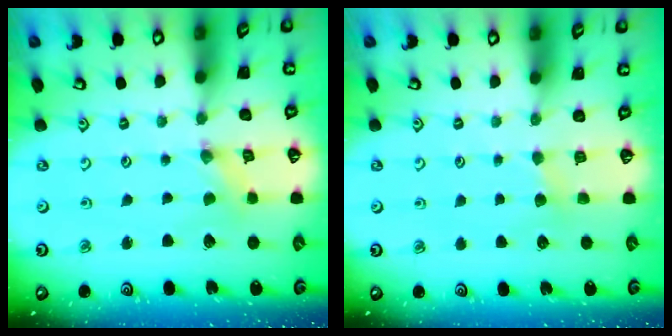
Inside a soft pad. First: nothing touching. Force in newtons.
{"total": 3.2, "press": 3.2, "slide": 0.5}